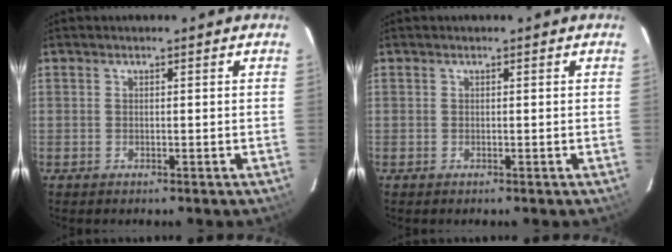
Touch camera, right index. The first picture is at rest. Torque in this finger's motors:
{"motor_torque": [0.36, -0.12, 0.02, 0.01]}